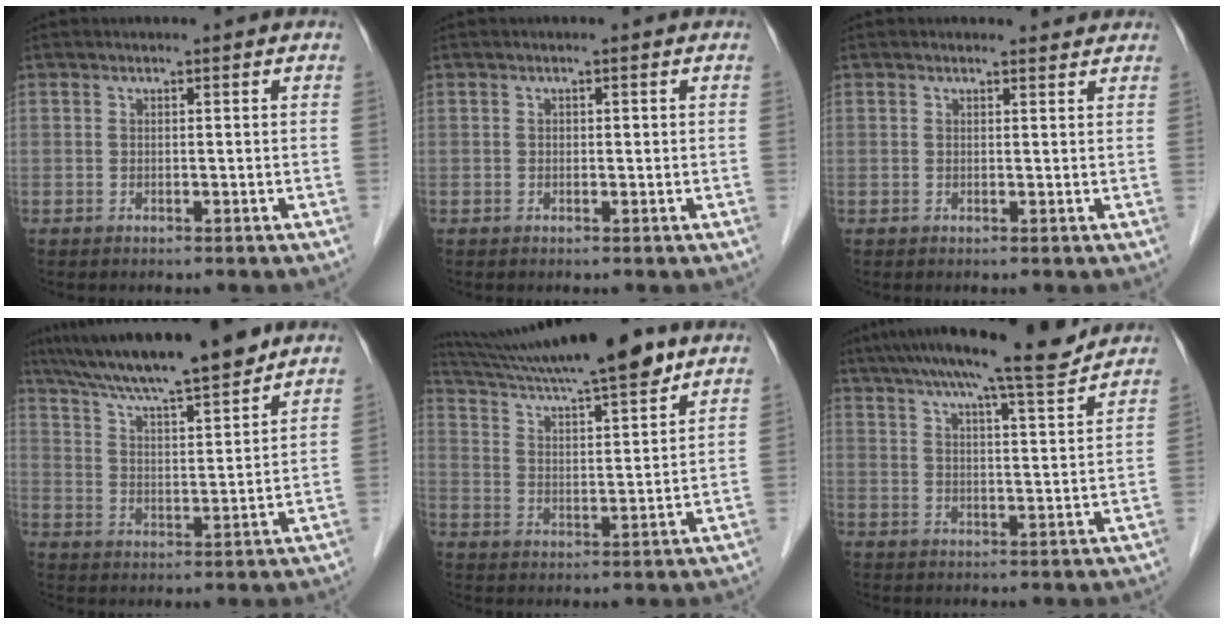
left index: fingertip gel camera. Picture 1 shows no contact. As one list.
[{"total": 0.6, "force": [0.1, 0.4, 0.4], "torque": [-0.007, 0.003, 0.000]}, {"total": 1.6, "force": [1.5, 0.4, -0.1], "torque": [-0.009, -0.001, 0.013]}, {"total": 16.0, "force": [13.7, 0.9, 8.2], "torque": [-0.136, 0.016, 0.222]}, {"total": 18.7, "force": [15.8, 1.1, 9.9], "torque": [-0.172, 0.018, 0.252]}, {"total": 13.0, "force": [11.3, 0.0, 6.3], "torque": [-0.101, 0.006, 0.160]}]